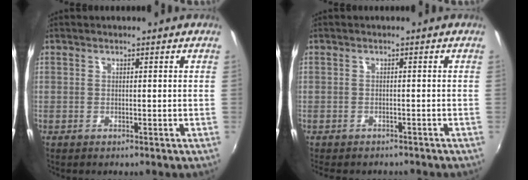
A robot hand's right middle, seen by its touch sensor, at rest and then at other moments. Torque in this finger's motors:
{"motor_torque": [1.06, -0.79, 0.16, 0.08]}